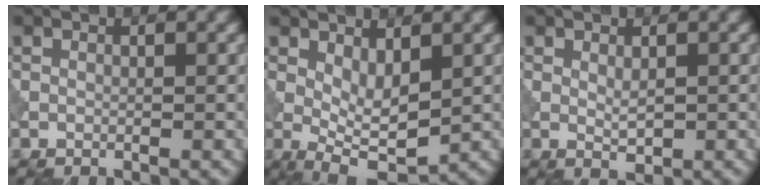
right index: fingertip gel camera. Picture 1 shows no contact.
{"total": 4.3, "force": [0.6, 1.9, 3.9], "torque": [-0.069, -0.009, 0.014]}
{"total": 1.3, "force": [0.4, 0.5, 1.1], "torque": [-0.024, -0.003, 0.011]}